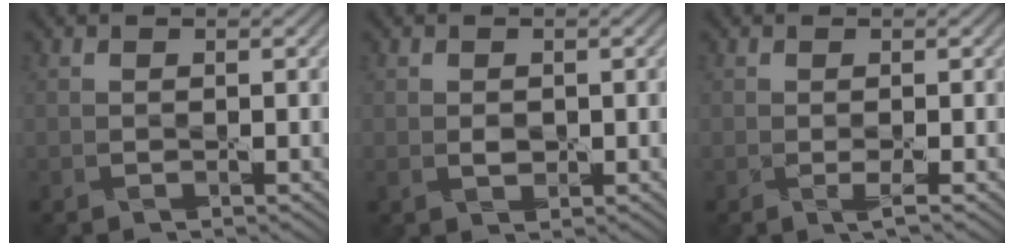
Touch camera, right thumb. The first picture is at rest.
{"total": 1.4, "force": [-0.1, 1.0, 1.0], "torque": [-0.021, -0.006, 0.002]}
{"total": 1.1, "force": [-0.2, 0.1, 1.1], "torque": [-0.023, -0.005, -0.006]}